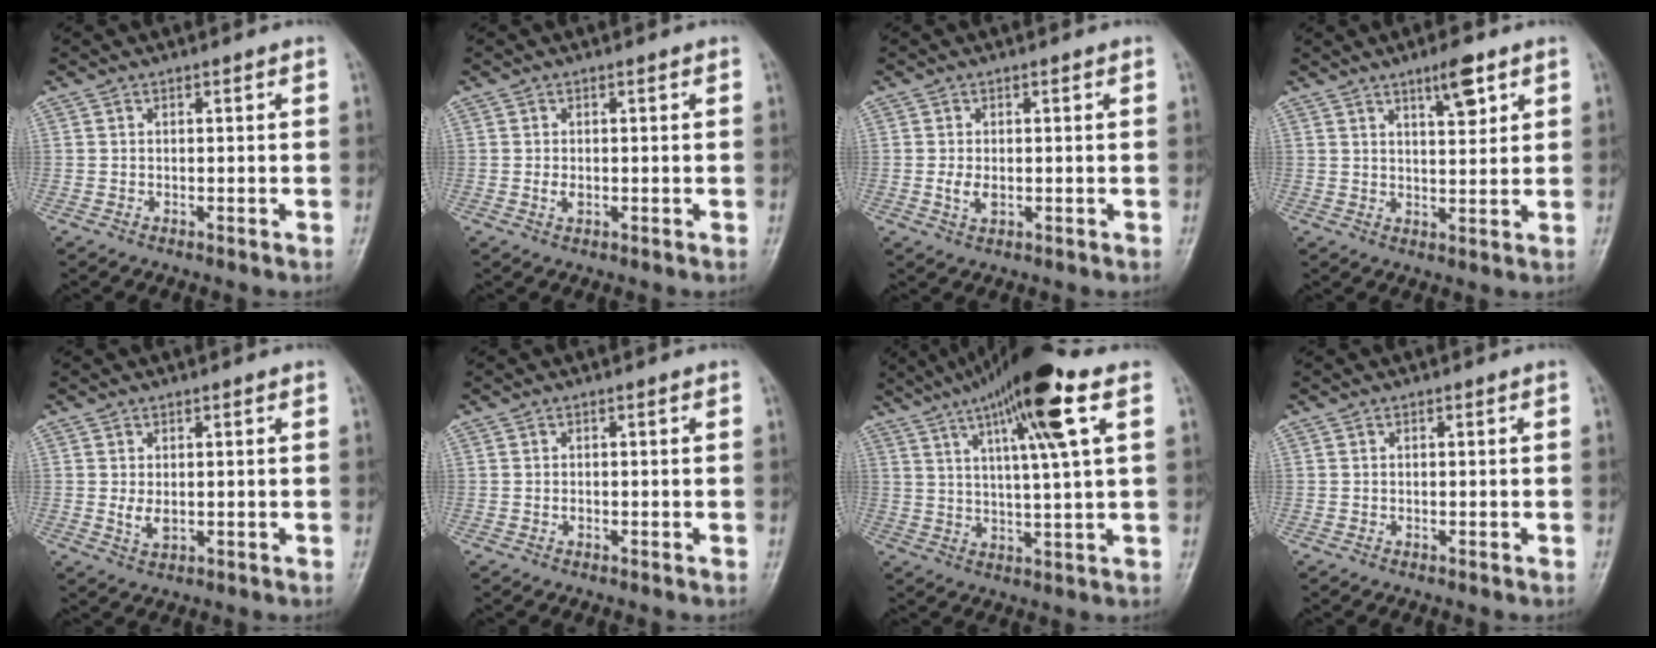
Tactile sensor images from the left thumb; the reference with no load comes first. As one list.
[{"total": 1.8, "force": [0.1, 1.0, 1.5], "torque": [-0.022, 0.000, 0.003]}, {"total": 2.8, "force": [0.1, 1.5, 2.4], "torque": [-0.046, -0.006, 0.003]}, {"total": 5.7, "force": [3.4, 1.6, 4.2], "torque": [-0.056, -0.022, 0.054]}, {"total": 3.3, "force": [0.6, 1.6, 2.8], "torque": [-0.044, -0.008, 0.016]}, {"total": 0.6, "force": [0.0, 0.3, 0.5], "torque": [-0.005, 0.002, 0.001]}, {"total": 16.5, "force": [8.0, 1.7, 14.3], "torque": [-0.236, -0.006, 0.128]}, {"total": 0.0}]